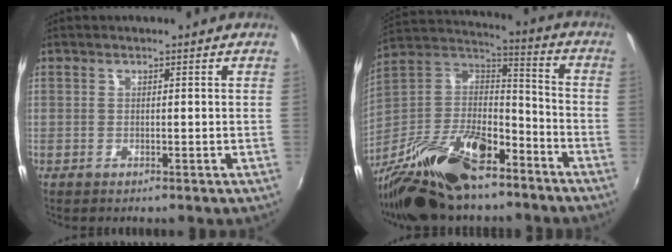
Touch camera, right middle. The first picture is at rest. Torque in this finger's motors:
{"motor_torque": [1.07, -1.07, 0.35, 0.21]}